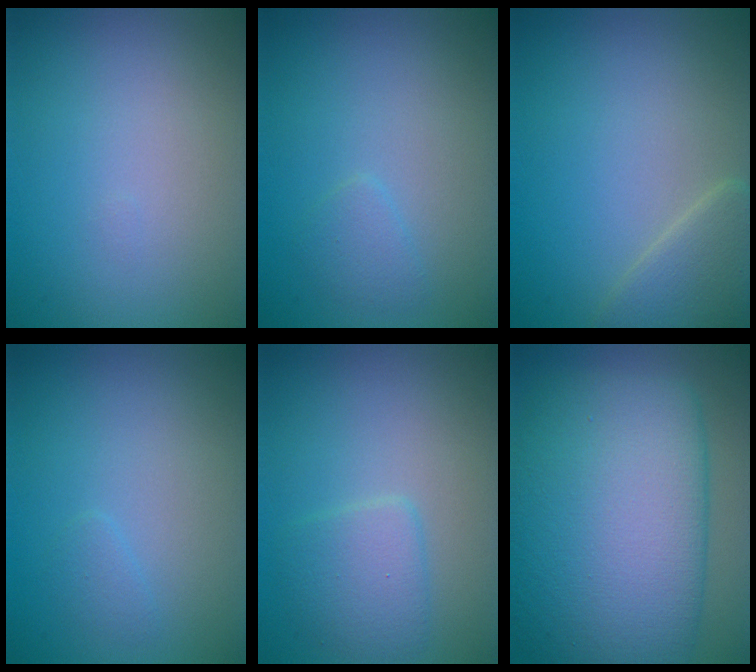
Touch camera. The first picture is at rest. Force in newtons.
{"total": 1.1, "press": 1.1, "slide": 0.1}
{"total": 2.7, "press": 2.6, "slide": 0.2}
{"total": 0.7, "press": 0.7, "slide": 0.1}
{"total": 2.3, "press": 2.3, "slide": 0.1}
{"total": 12.1, "press": 12.1, "slide": 0.3}